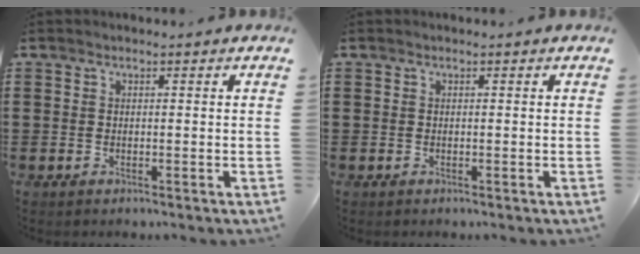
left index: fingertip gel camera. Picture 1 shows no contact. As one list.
[{"total": 0.0}]